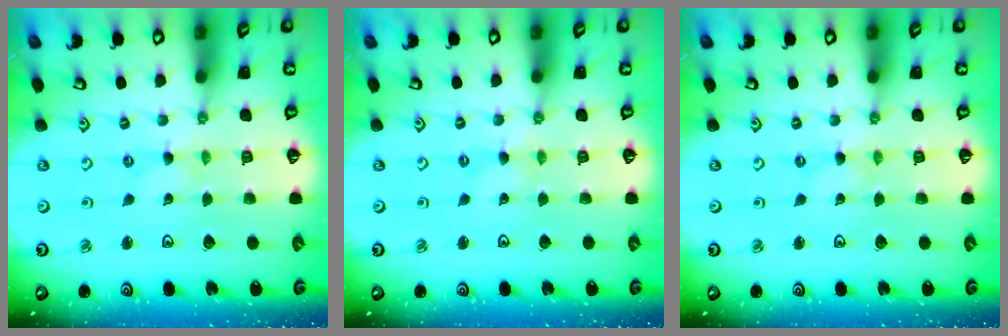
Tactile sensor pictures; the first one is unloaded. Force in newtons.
{"total": 0.0}
{"total": 0.0}